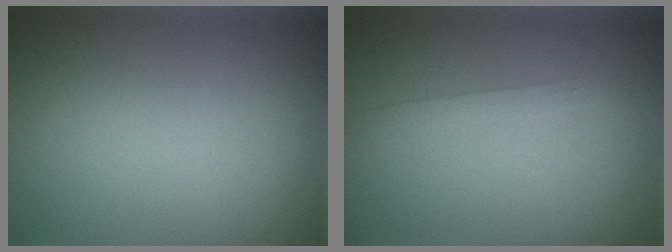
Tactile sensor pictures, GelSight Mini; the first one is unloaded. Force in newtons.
{"total": 1.3, "press": 1.3, "slide": 0.1}